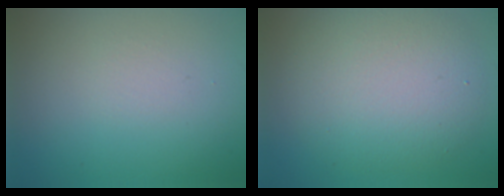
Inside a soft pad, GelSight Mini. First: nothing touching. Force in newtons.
{"total": 6.6, "press": 6.6, "slide": 0.1}